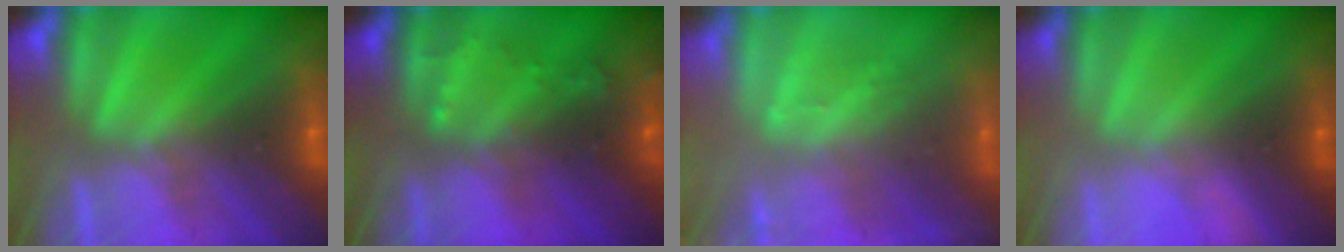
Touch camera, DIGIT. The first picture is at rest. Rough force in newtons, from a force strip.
{"total": 7.0}
{"total": 2.4}
{"total": 2.7}